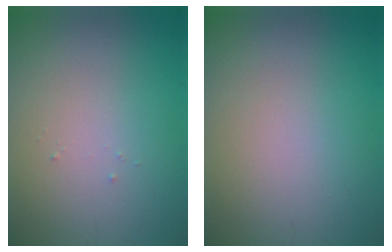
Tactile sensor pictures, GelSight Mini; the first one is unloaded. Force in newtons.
{"total": 0.0}